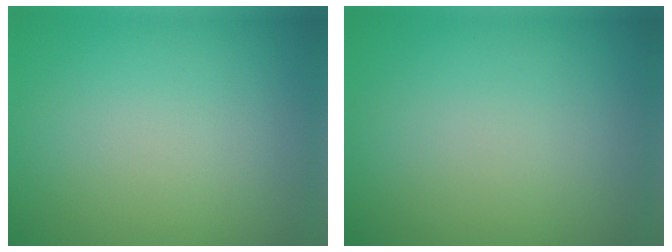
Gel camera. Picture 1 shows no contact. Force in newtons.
{"total": 0.0}